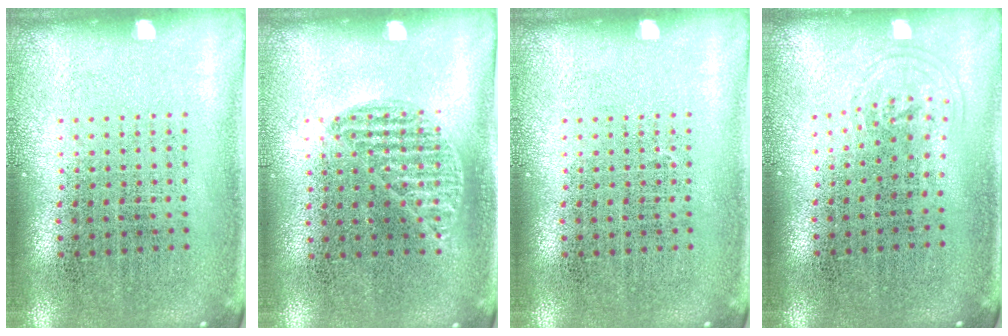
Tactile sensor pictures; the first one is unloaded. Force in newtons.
{"total": 0.9, "press": 0.7, "slide": 0.5}
{"total": 0.0}
{"total": 0.7, "press": 0.6, "slide": 0.5}